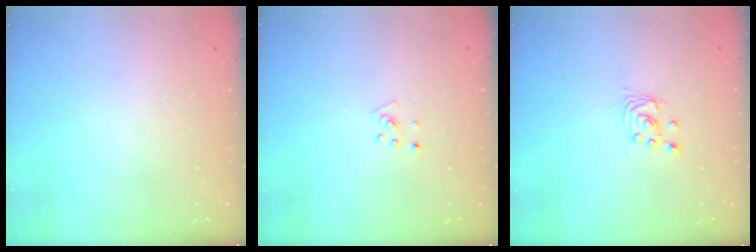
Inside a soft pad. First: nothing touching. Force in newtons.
{"total": 3.7, "press": 3.7, "slide": 0.4}
{"total": 2.8, "press": 2.8, "slide": 0.1}